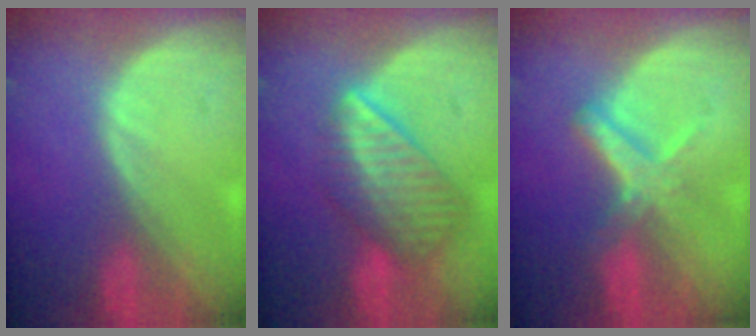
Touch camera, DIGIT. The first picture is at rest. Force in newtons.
{"total": 8.4, "press": 7.4, "slide": 3.9}
{"total": 5.5, "press": 5.1, "slide": 2.2}